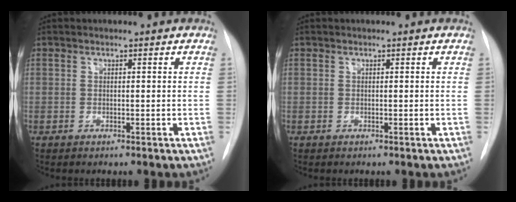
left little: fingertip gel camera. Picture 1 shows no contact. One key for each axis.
{"total": 0.0}